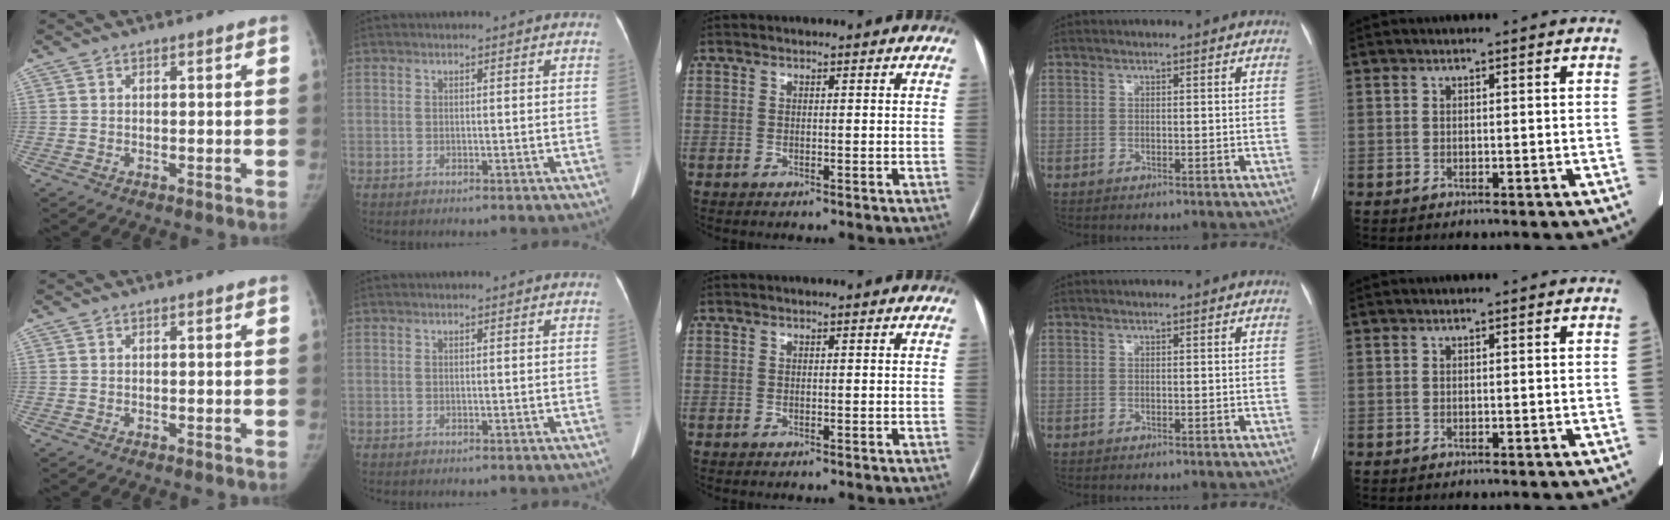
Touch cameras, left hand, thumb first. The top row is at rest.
{}